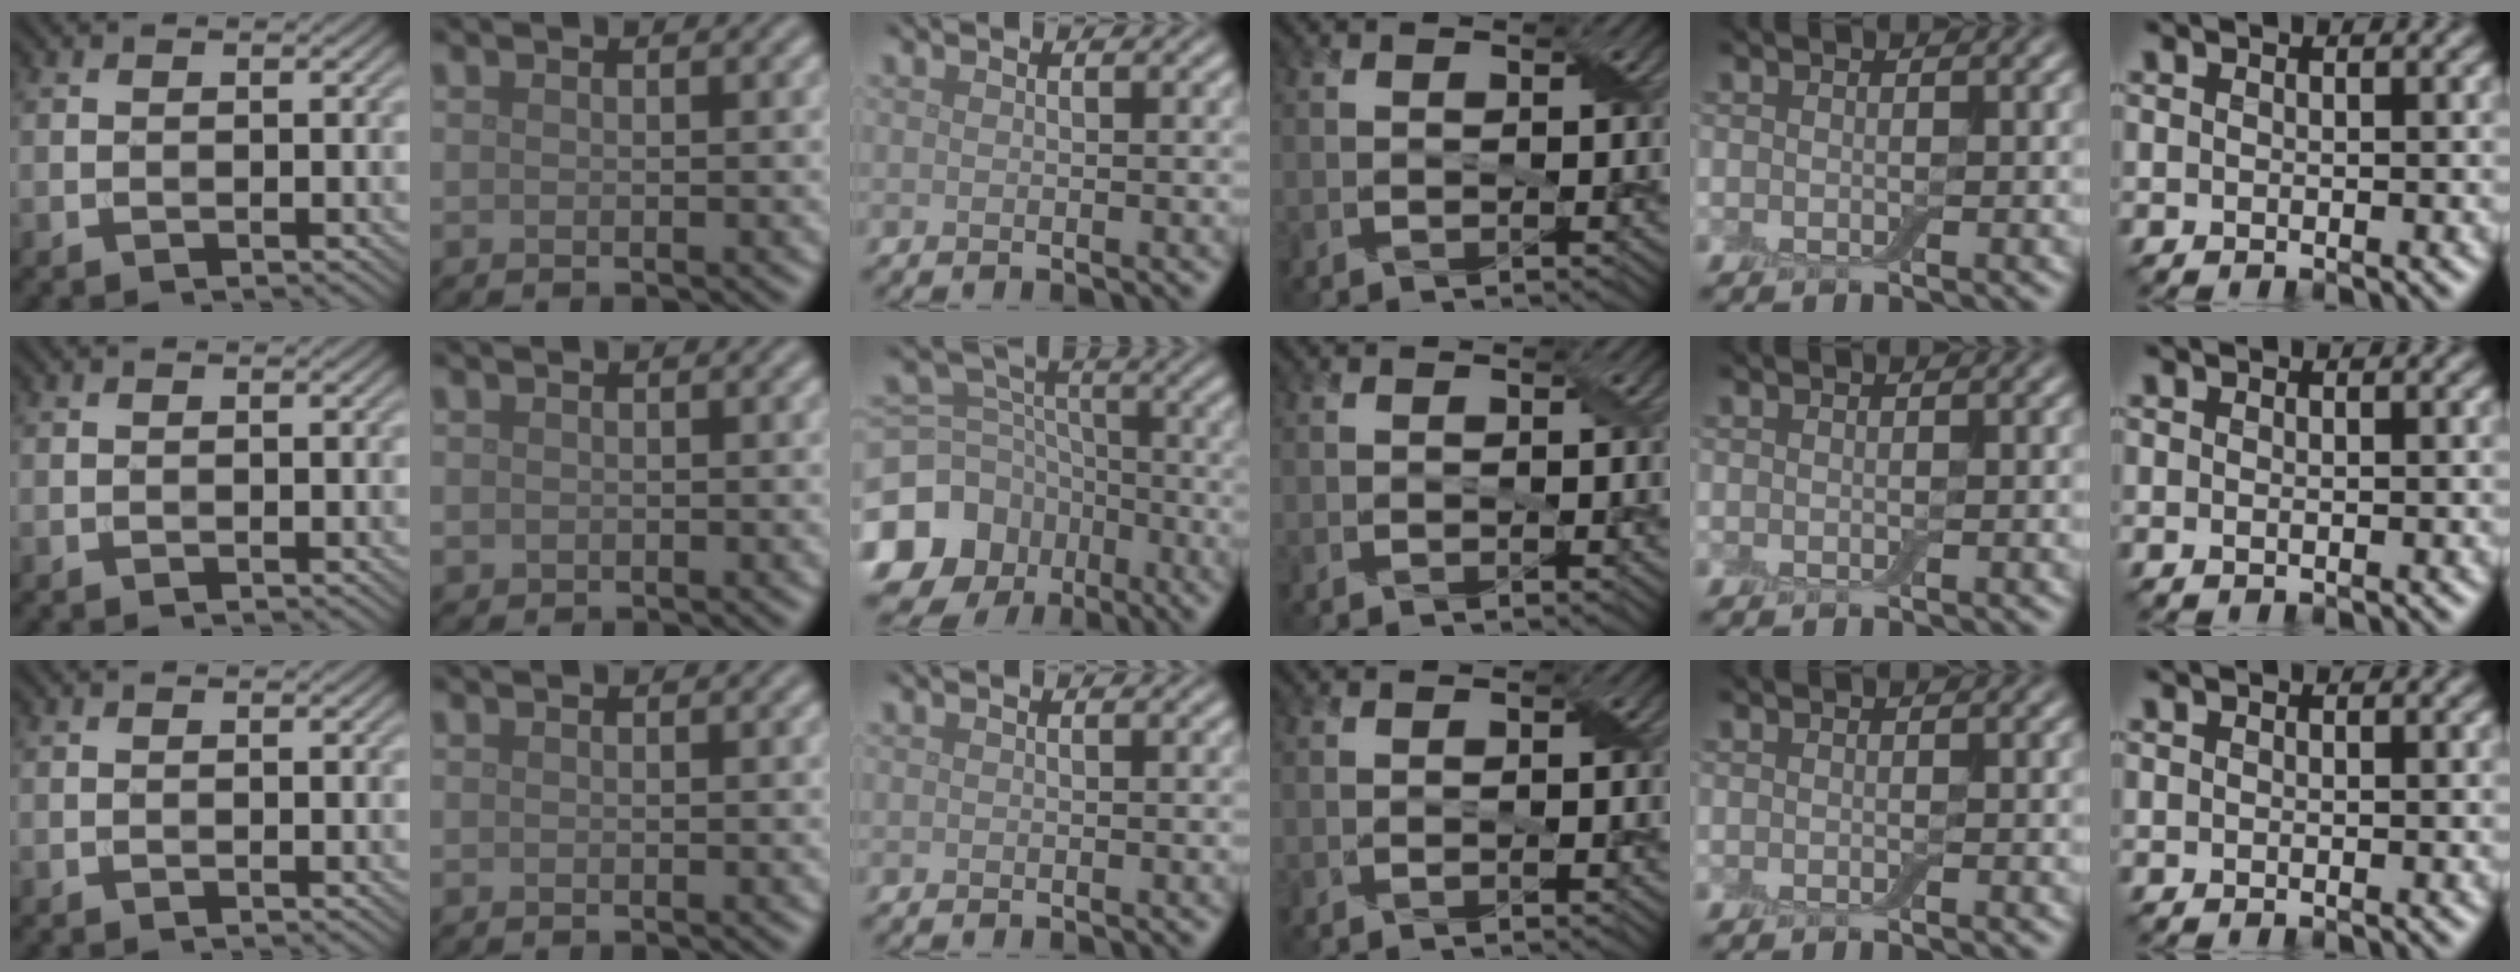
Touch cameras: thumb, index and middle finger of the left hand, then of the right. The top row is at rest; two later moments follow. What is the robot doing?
{"motion": "fold", "object": "cloth"}